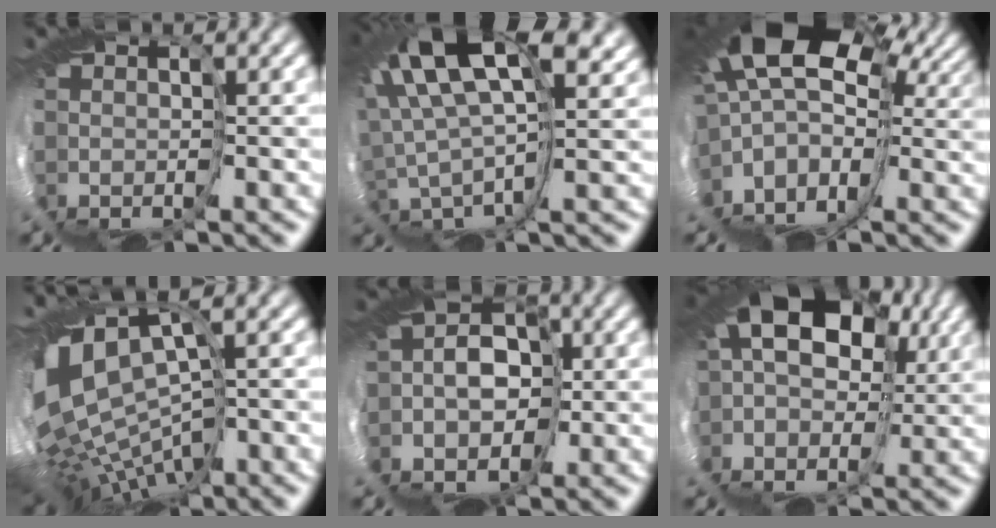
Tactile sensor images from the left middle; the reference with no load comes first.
{"total": 10.2, "force": [5.8, 2.2, 8.1], "torque": [-0.211, 0.013, 0.113]}
{"total": 11.1, "force": [1.2, 5.7, 9.5], "torque": [-0.179, 0.016, 0.031]}
{"total": 8.6, "force": [-2.1, 2.9, 7.9], "torque": [-0.167, 0.004, 0.003]}
{"total": 5.6, "force": [-0.6, 4.7, 2.9], "torque": [-0.077, 0.030, -0.041]}
{"total": 11.5, "force": [2.9, 7.9, 7.8], "torque": [-0.165, 0.047, 0.008]}